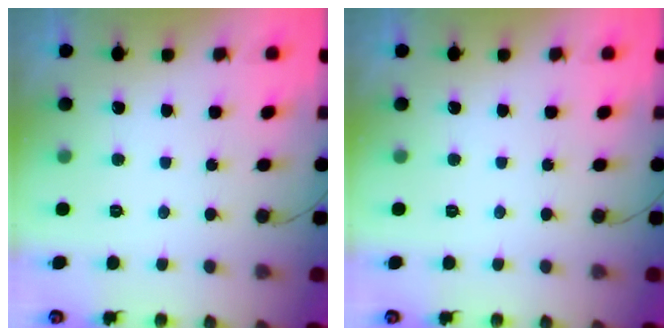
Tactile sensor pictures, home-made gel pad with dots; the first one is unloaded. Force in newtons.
{"total": 0.0}